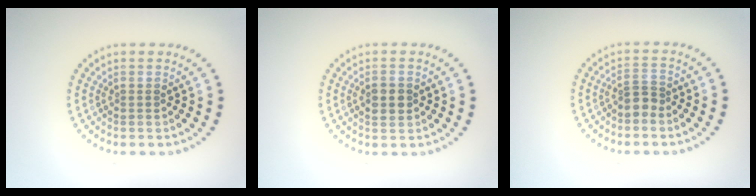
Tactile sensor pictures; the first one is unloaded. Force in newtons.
{"total": 2.4, "press": 2.4, "slide": 0.1}
{"total": 1.8, "press": 1.5, "slide": 1.1}